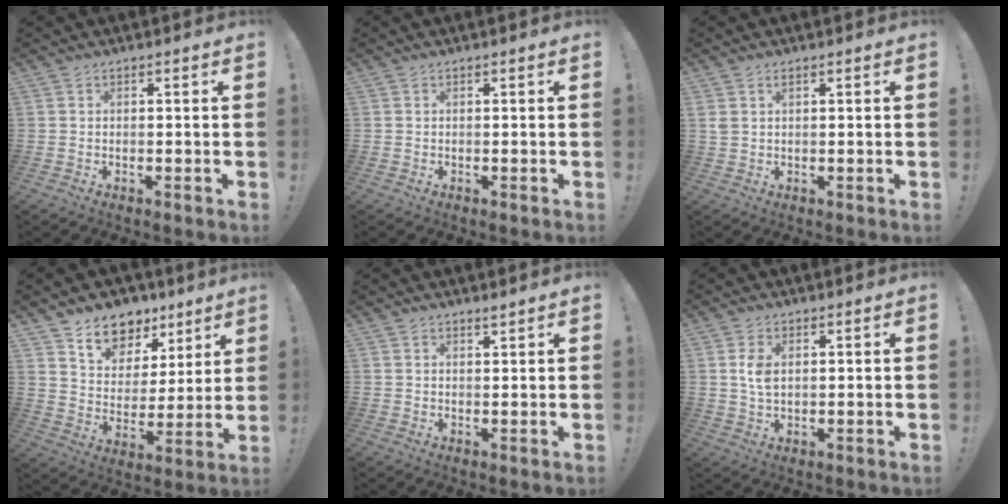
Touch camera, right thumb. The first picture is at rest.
{"total": 0.0}
{"total": 1.6, "force": [0.8, 0.8, 1.2], "torque": [-0.018, -0.001, 0.014]}
{"total": 11.2, "force": [7.8, 7.4, 2.9], "torque": [-0.050, -0.054, 0.151]}
{"total": 1.4, "force": [1.3, 0.2, 0.5], "torque": [-0.003, -0.008, 0.022]}
{"total": 4.6, "force": [1.0, 2.6, 3.6], "torque": [-0.071, -0.001, 0.015]}